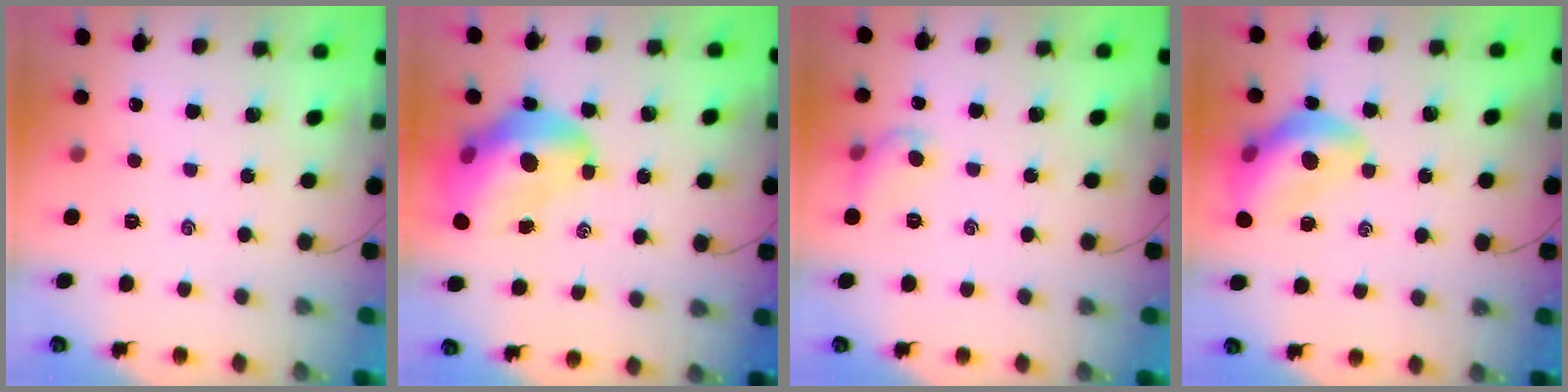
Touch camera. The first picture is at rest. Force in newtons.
{"total": 16.6, "press": 15.9, "slide": 4.6}
{"total": 6.6, "press": 6.5, "slide": 1.2}
{"total": 14.0, "press": 13.5, "slide": 3.8}